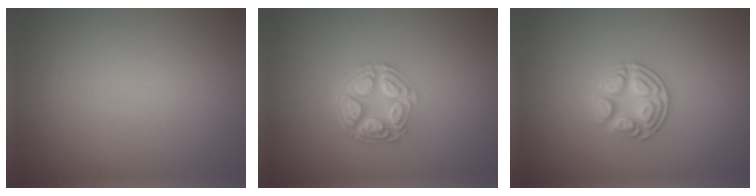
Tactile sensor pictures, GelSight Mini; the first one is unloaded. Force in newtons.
{"total": 5.0, "press": 3.7, "slide": 3.4}
{"total": 3.3, "press": 2.9, "slide": 1.6}